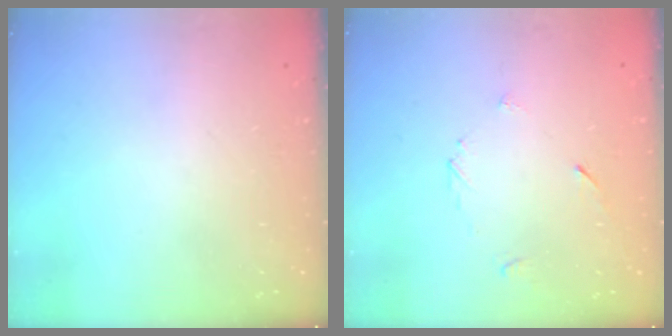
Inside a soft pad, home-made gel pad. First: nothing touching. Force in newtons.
{"total": 4.0, "press": 3.9, "slide": 0.5}